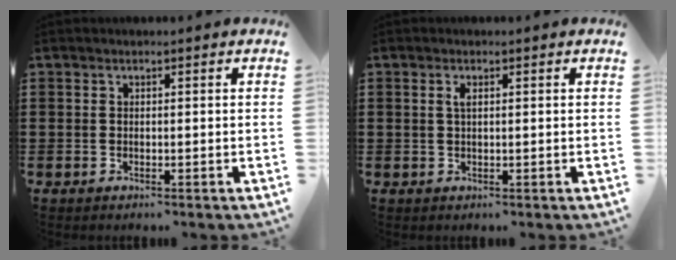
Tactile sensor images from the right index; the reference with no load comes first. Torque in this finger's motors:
{"motor_torque": [0.26, 0.23, 0.09, 0.05]}